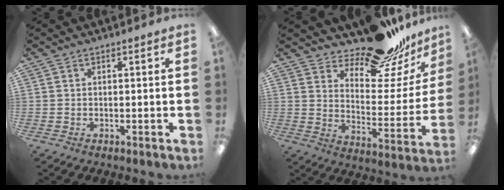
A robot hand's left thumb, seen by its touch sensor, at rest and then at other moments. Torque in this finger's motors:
{"motor_torque": [2.21, 0.39, 1.40, -1.35, 0.05]}